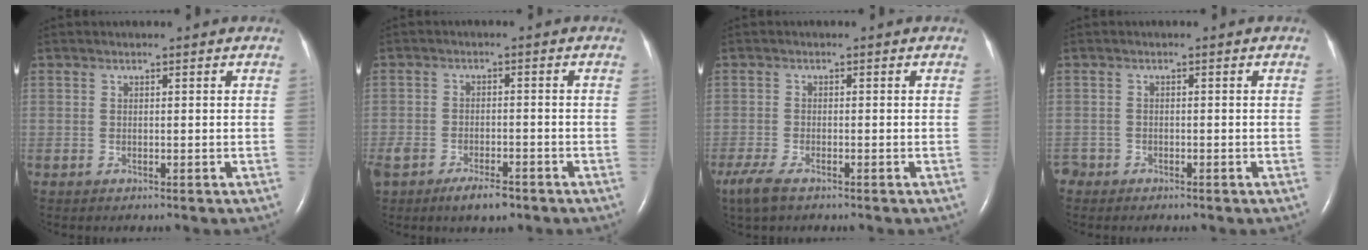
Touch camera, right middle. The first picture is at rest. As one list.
[{"total": 6.7, "force": [-4.8, 2.7, 3.8], "torque": [-0.072, -0.005, -0.080]}, {"total": 4.9, "force": [-3.4, 1.4, 3.2], "torque": [-0.072, -0.014, -0.060]}, {"total": 1.8, "force": [-1.4, 1.0, 0.0], "torque": [-0.004, 0.002, -0.027]}]